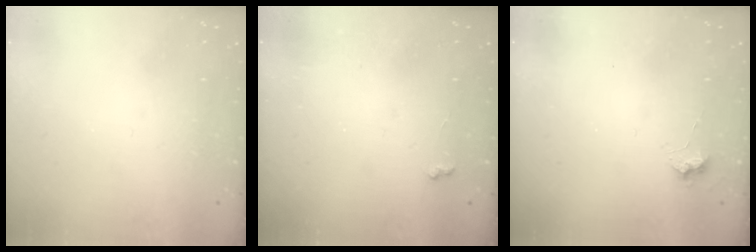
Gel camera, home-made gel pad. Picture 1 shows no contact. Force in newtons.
{"total": 3.6, "press": 3.6, "slide": 0.6}
{"total": 4.1, "press": 4.0, "slide": 0.6}